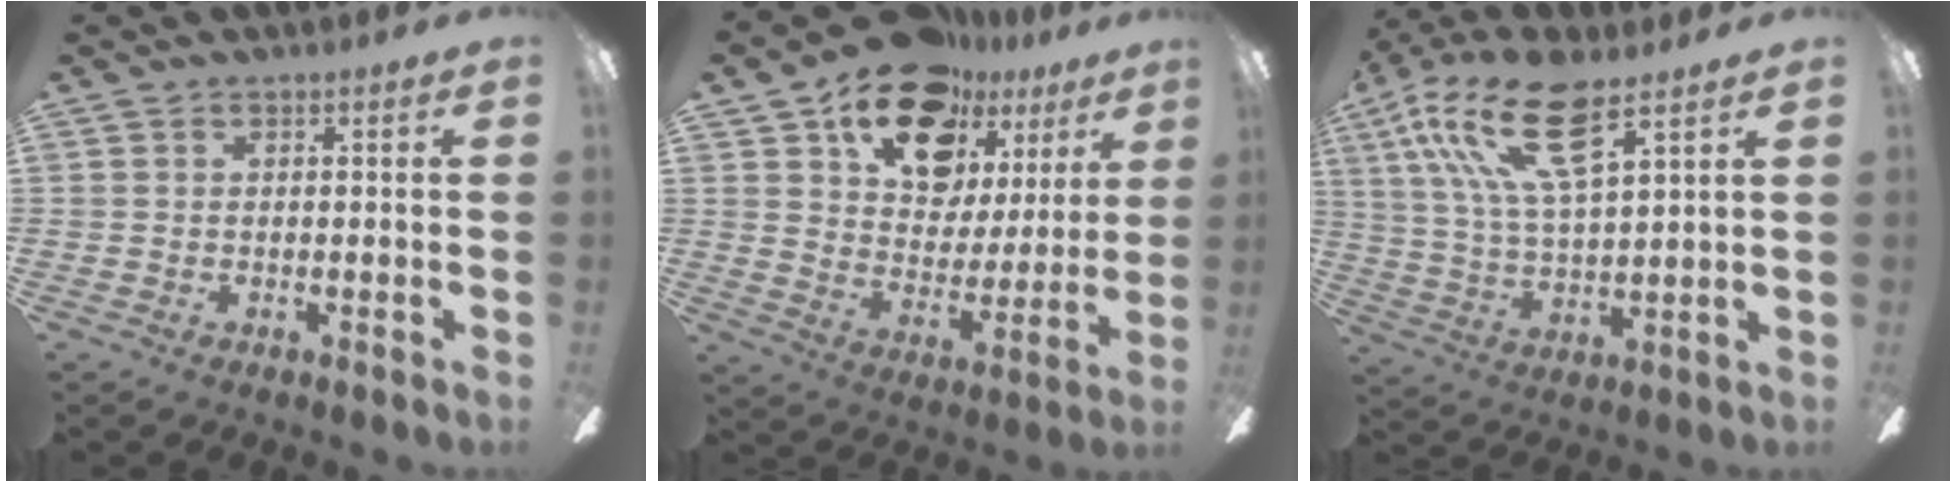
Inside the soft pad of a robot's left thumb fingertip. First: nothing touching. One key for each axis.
{"total": 17.6, "fx": 12.3, "fy": 10.2, "fz": 7.3, "tx": -0.127, "ty": -0.074, "tz": 0.223}
{"total": 18.2, "fx": 10.4, "fy": 6.4, "fz": 13.5, "tx": -0.279, "ty": -0.038, "tz": 0.177}